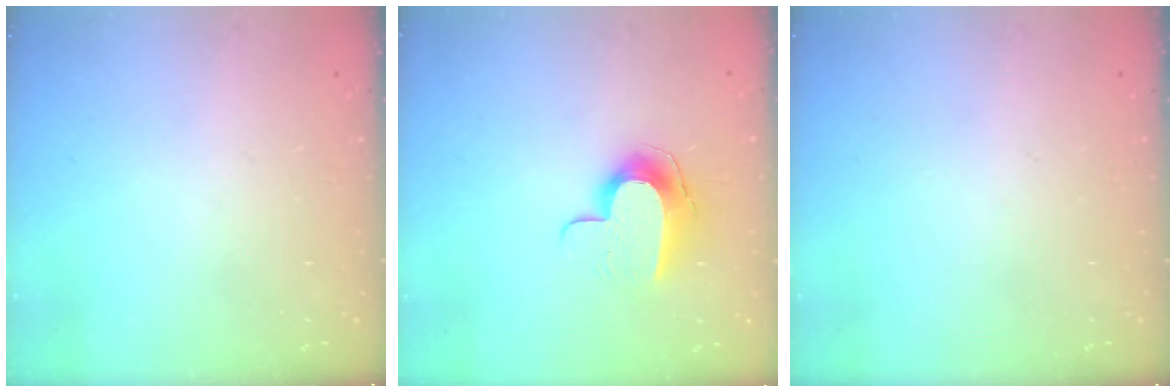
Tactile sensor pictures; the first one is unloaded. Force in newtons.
{"total": 10.2, "press": 10.1, "slide": 0.5}
{"total": 0.0}